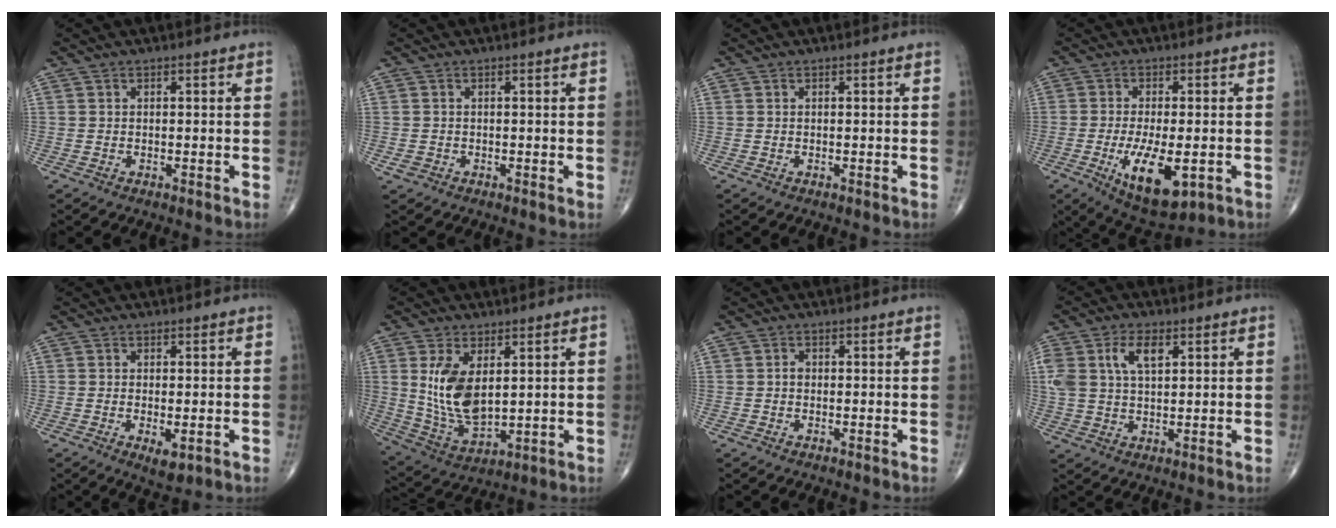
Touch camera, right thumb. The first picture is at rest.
{"total": 1.3, "force": [-0.4, 1.1, 0.7], "torque": [-0.013, -0.001, -0.008]}
{"total": 0.0}
{"total": 12.1, "force": [-3.6, 5.0, 10.5], "torque": [-0.172, -0.013, -0.047]}
{"total": 3.5, "force": [-1.1, 1.4, 3.0], "torque": [-0.049, -0.010, -0.014]}
{"total": 12.1, "force": [2.6, 6.5, 9.8], "torque": [-0.179, -0.022, 0.068]}
{"total": 1.1, "force": [-0.1, 0.8, 0.7], "torque": [-0.006, 0.003, -0.006]}
{"total": 8.8, "force": [3.2, 4.8, 6.7], "torque": [-0.141, 0.003, 0.063]}